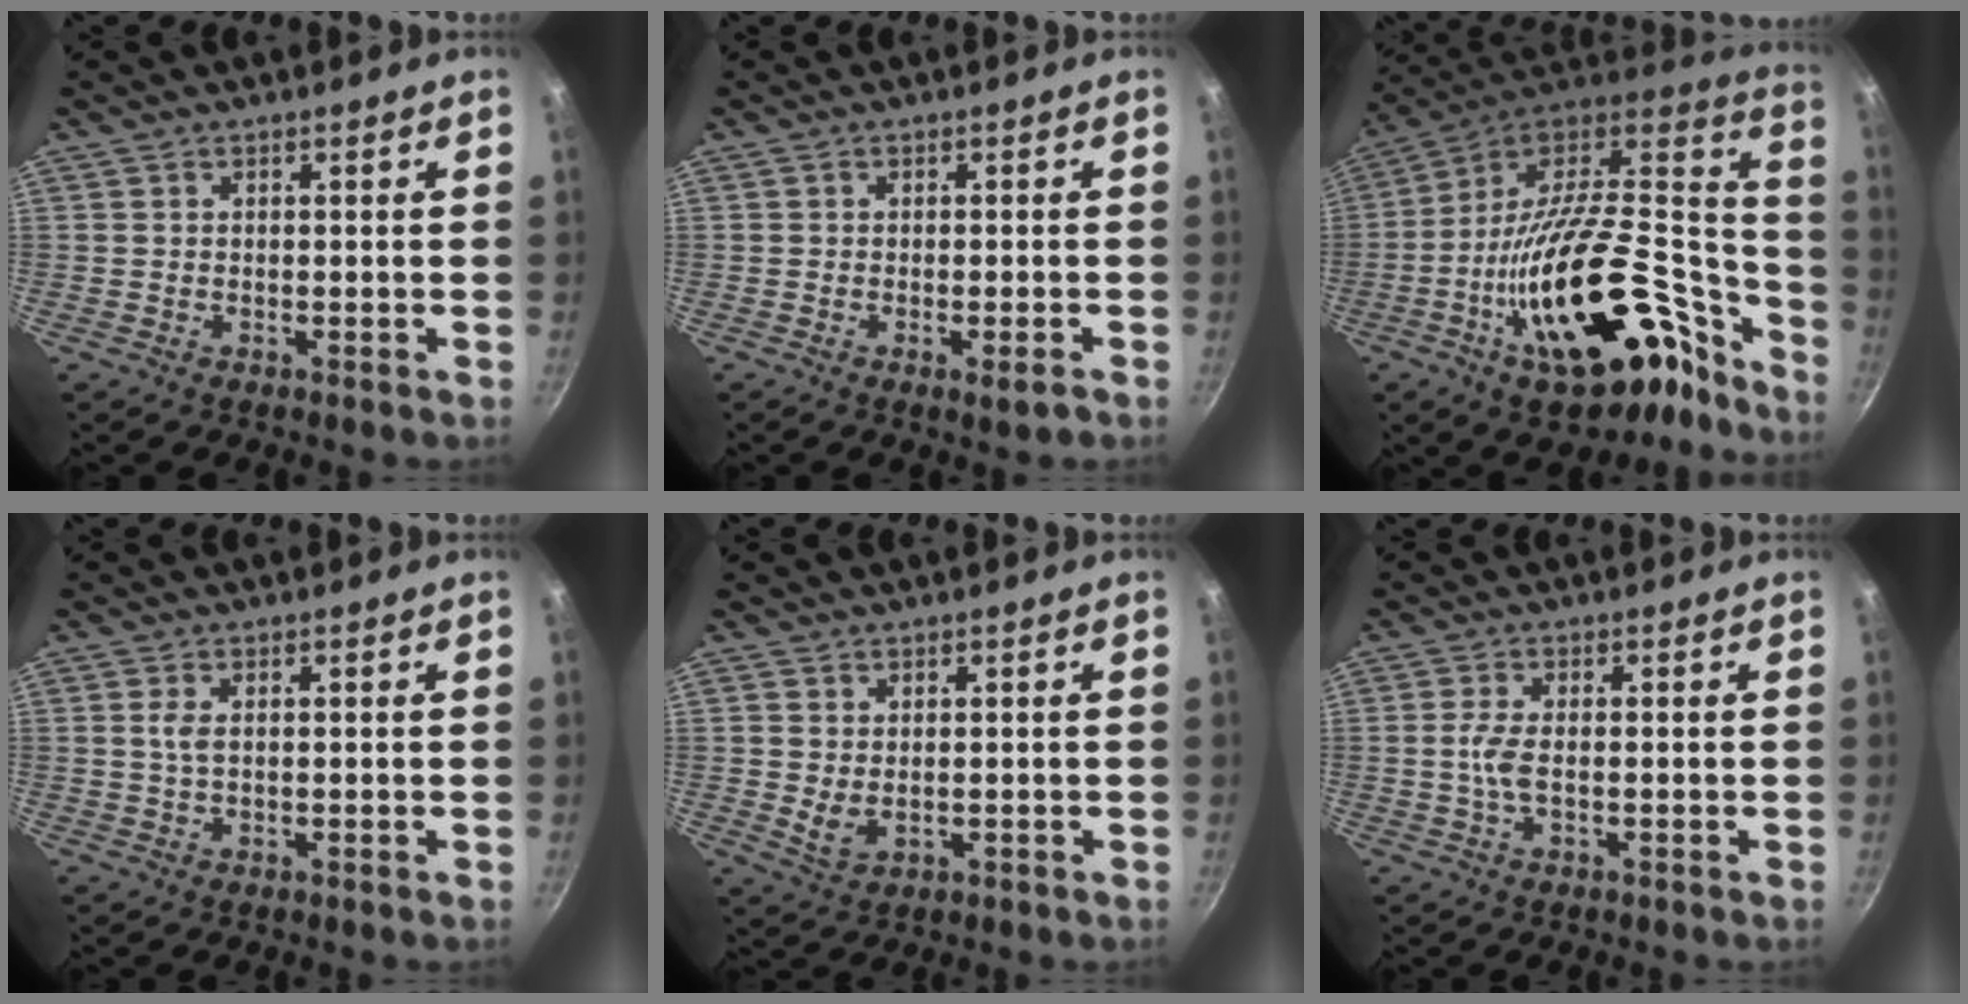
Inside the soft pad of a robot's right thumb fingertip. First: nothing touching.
{"total": 2.4, "force": [-1.3, 0.4, 2.0], "torque": [-0.035, 0.001, -0.020]}
{"total": 34.0, "force": [-16.9, 16.3, 24.5], "torque": [-0.314, 0.113, -0.270]}
{"total": 1.9, "force": [0.4, 0.7, 1.7], "torque": [-0.039, -0.001, 0.011]}
{"total": 3.1, "force": [0.2, 2.1, 2.3], "torque": [-0.040, -0.013, 0.012]}
{"total": 3.4, "force": [-0.3, 1.1, 3.2], "torque": [-0.080, 0.001, -0.009]}